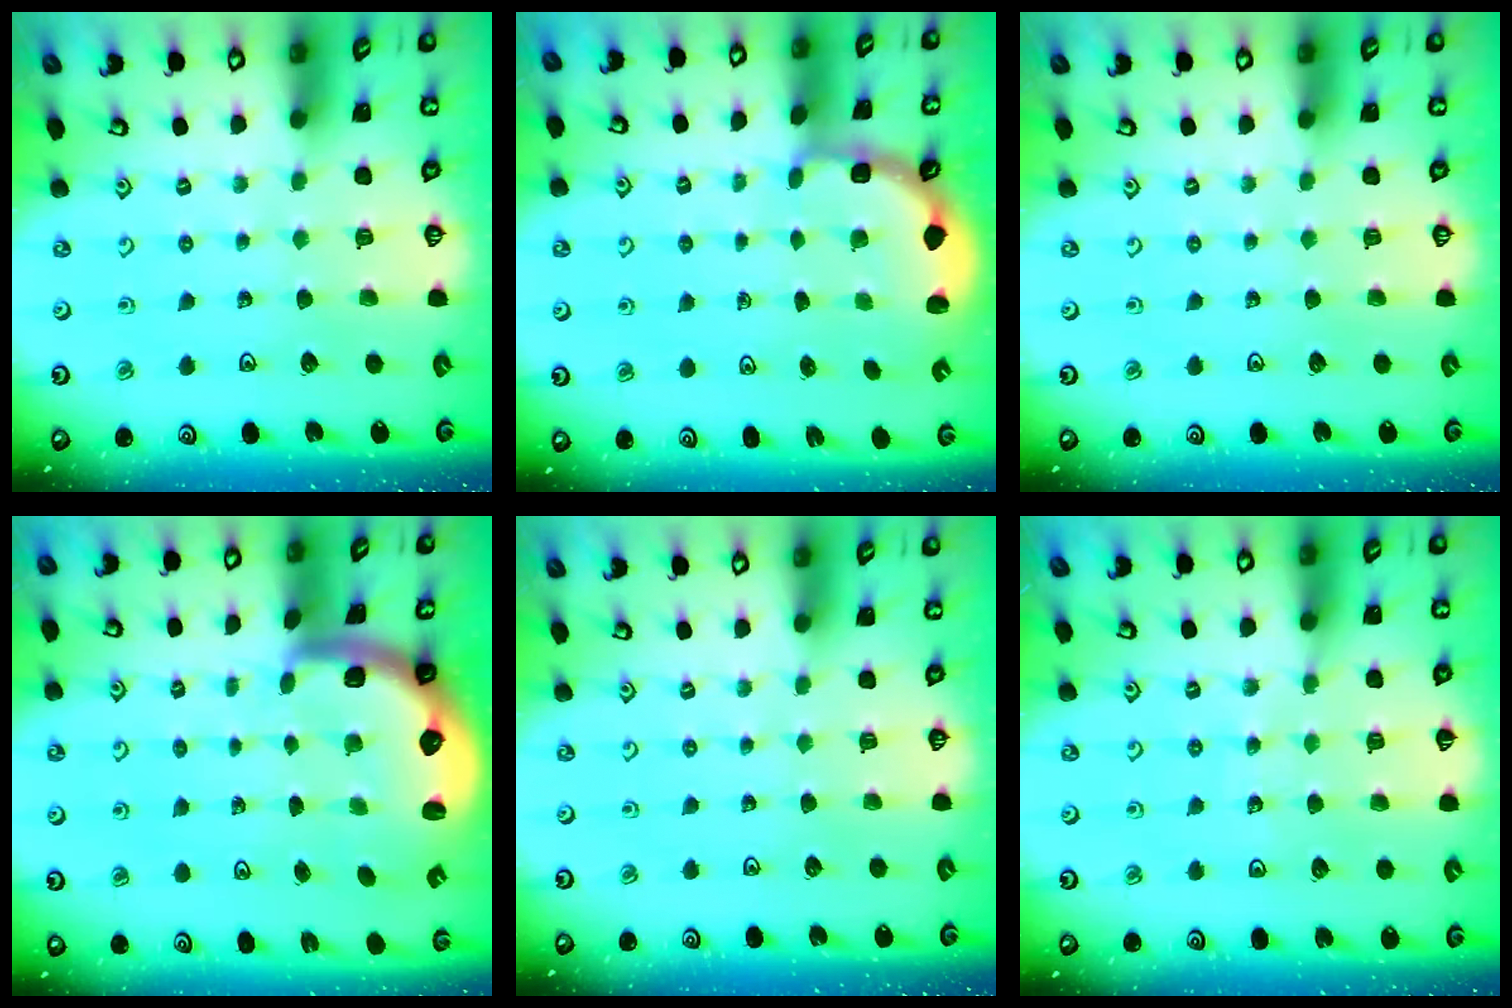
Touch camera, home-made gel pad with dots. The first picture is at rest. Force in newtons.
{"total": 2.7, "press": 2.3, "slide": 1.4}
{"total": 0.0}
{"total": 2.8, "press": 2.5, "slide": 1.4}
{"total": 0.0}
{"total": 5.8, "press": 5.5, "slide": 1.6}